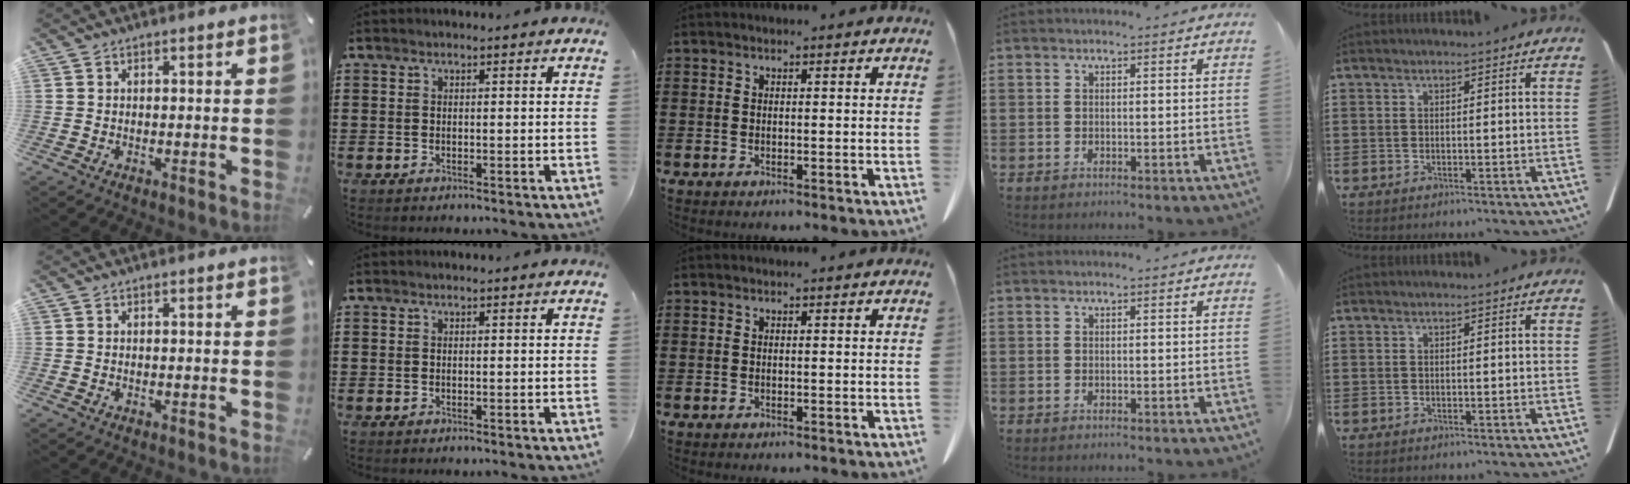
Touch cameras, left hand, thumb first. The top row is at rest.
{}